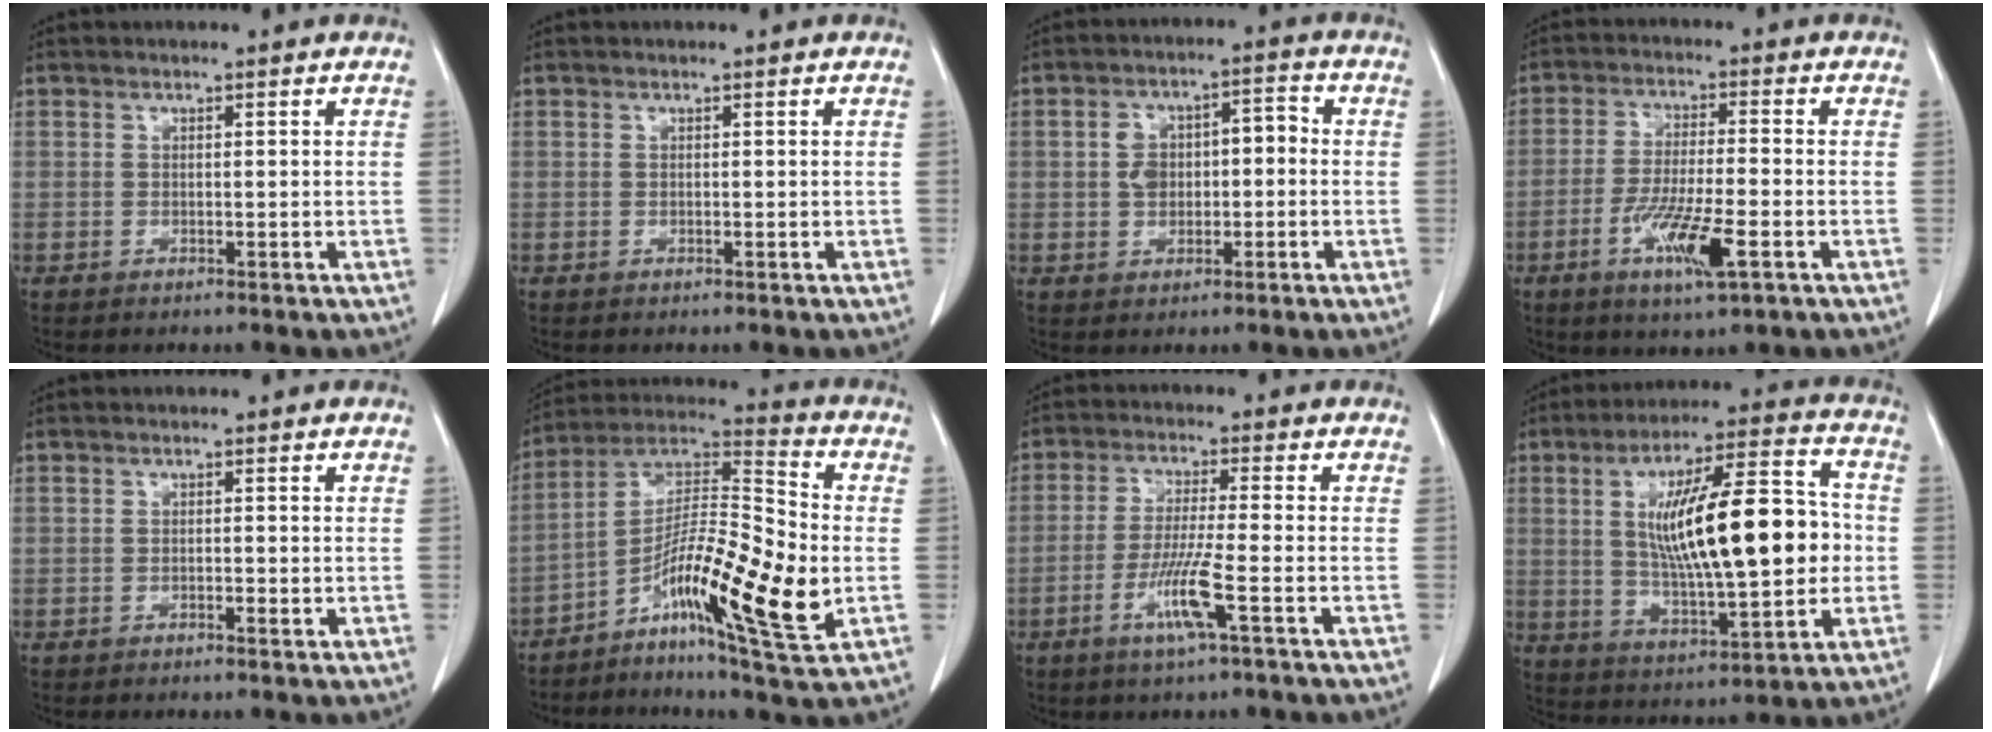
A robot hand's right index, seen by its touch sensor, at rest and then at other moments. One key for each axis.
{"total": 0.0}
{"total": 6.5, "fx": -0.3, "fy": 4.3, "fz": 4.9, "tx": -0.092, "ty": 0.039, "tz": -0.005}
{"total": 9.3, "fx": -3.9, "fy": 0.9, "fz": 8.4, "tx": -0.158, "ty": -0.016, "tz": -0.068}
{"total": 0.9, "fx": -0.3, "fy": 0.3, "fz": 0.8, "tx": -0.014, "ty": 0.001, "tz": -0.003}
{"total": 17.7, "fx": -4.8, "fy": 2.3, "fz": 16.9, "tx": -0.304, "ty": 0.002, "tz": -0.086}
{"total": 7.2, "fx": -3.1, "fy": -0.6, "fz": 6.4, "tx": -0.128, "ty": -0.014, "tz": -0.063}
{"total": 20.2, "fx": 1.2, "fy": 4.7, "fz": 19.7, "tx": -0.332, "ty": 0.021, "tz": 0.025}